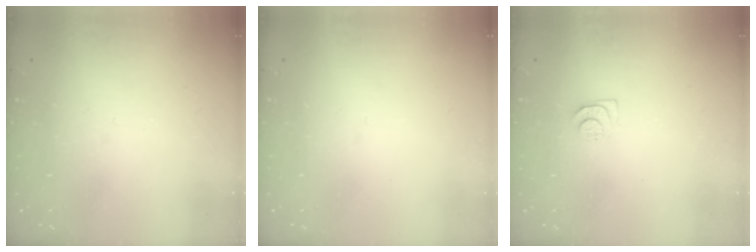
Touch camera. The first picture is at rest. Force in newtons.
{"total": 0.0}
{"total": 4.6, "press": 4.6, "slide": 0.7}